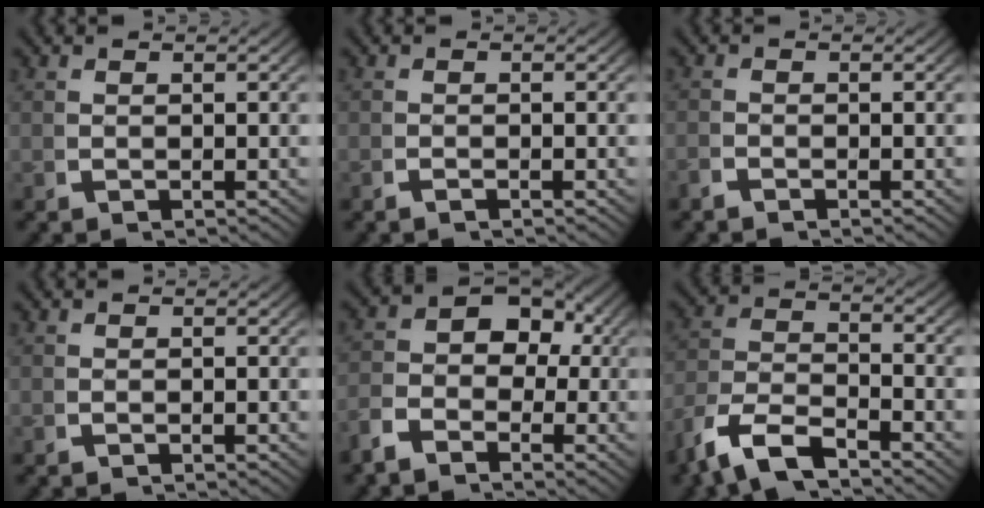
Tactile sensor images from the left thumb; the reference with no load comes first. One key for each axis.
{"total": 0.6, "fx": -0.5, "fy": 0.2, "fz": 0.2, "tx": -0.003, "ty": 0.000, "tz": -0.013}
{"total": 1.0, "fx": -0.9, "fy": 0.4, "fz": 0.2, "tx": -0.002, "ty": -0.003, "tz": -0.021}
{"total": 0.0}
{"total": 5.2, "fx": -0.8, "fy": 3.7, "fz": 3.5, "tx": -0.059, "ty": -0.008, "tz": -0.021}
{"total": 6.7, "fx": -3.6, "fy": 3.9, "fz": 4.0, "tx": -0.087, "ty": -0.019, "tz": -0.061}